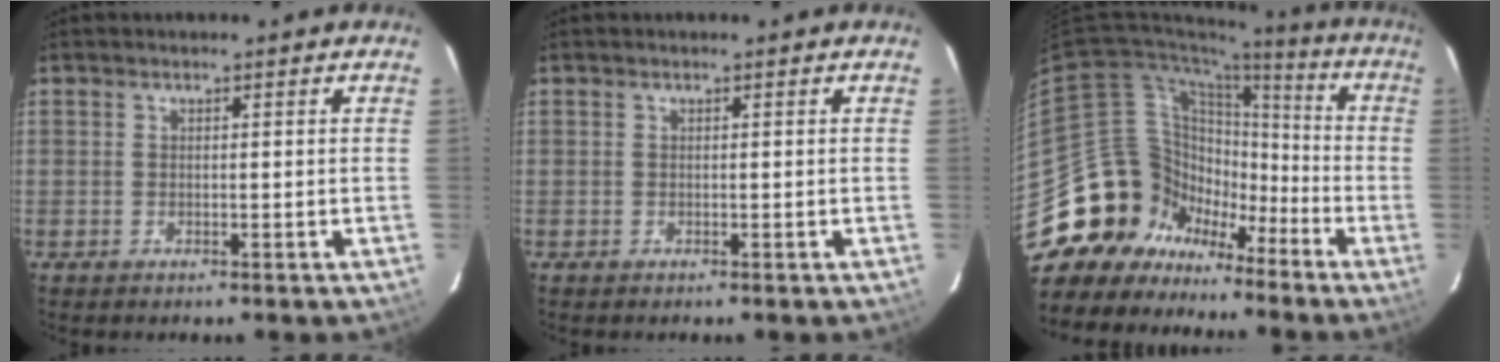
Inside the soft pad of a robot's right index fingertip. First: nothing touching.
{"total": 0.0}
{"total": 18.5, "force": [-11.2, 14.0, 4.4], "torque": [-0.104, 0.062, -0.184]}